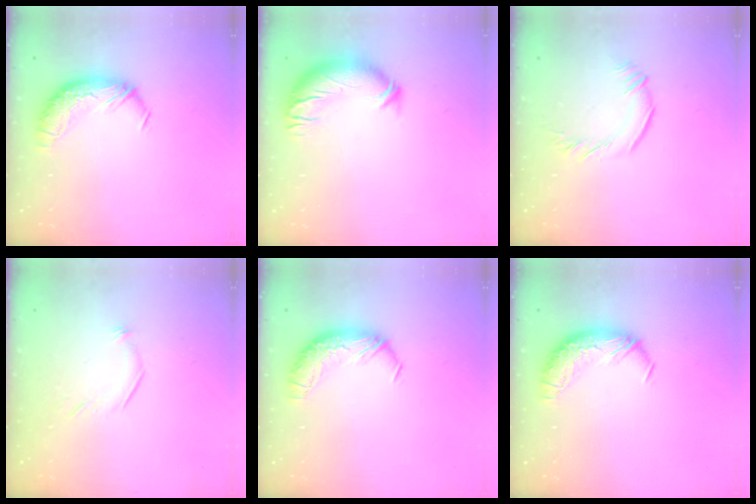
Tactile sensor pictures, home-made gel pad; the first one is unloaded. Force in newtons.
{"total": 3.6, "press": 2.6, "slide": 2.4}
{"total": 1.8, "press": 1.6, "slide": 0.7}
{"total": 6.1, "press": 6.1, "slide": 0.9}
{"total": 0.0}
{"total": 0.0}